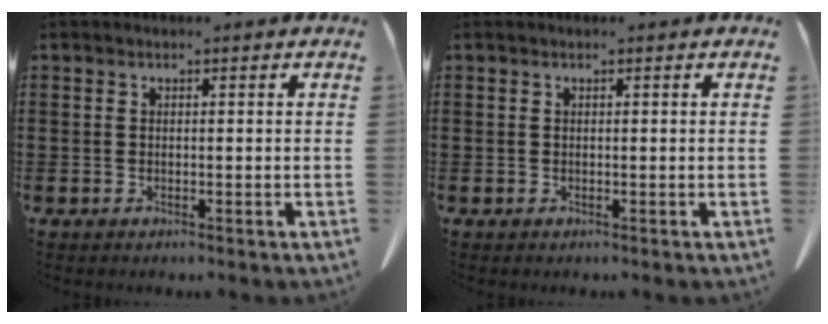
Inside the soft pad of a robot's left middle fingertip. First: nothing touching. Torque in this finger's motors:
{"motor_torque": [-0.57, 0.60, 0.06, 0.02]}